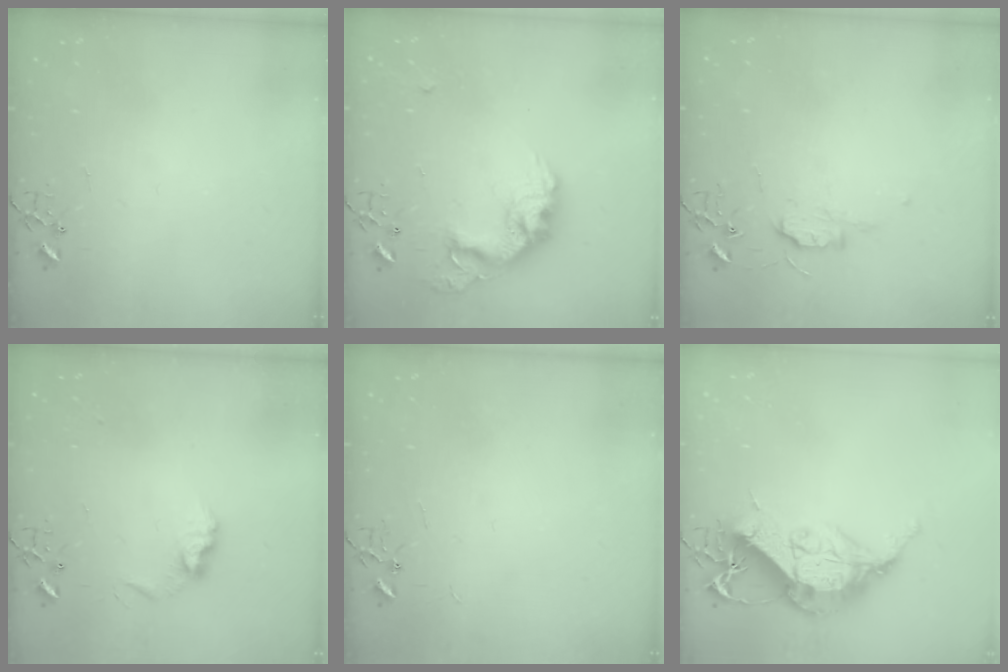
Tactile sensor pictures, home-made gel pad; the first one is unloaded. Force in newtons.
{"total": 17.2, "press": 17.2, "slide": 1.2}
{"total": 7.3, "press": 7.3, "slide": 0.7}
{"total": 8.4, "press": 8.4, "slide": 0.3}
{"total": 1.8, "press": 1.8, "slide": 0.2}
{"total": 15.7, "press": 15.6, "slide": 1.4}